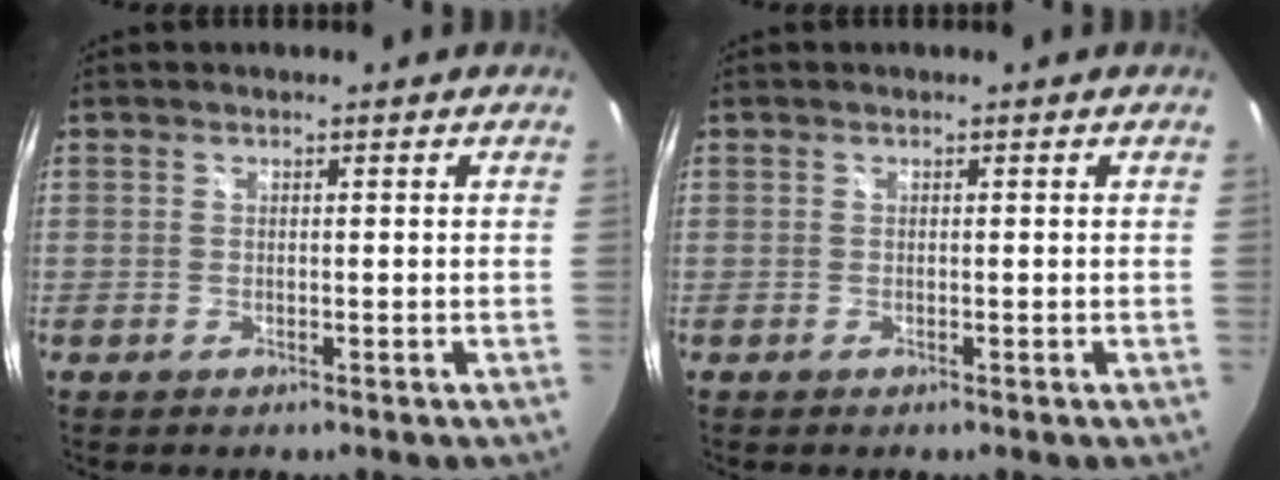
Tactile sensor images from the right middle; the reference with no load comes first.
{"total": 0.0}